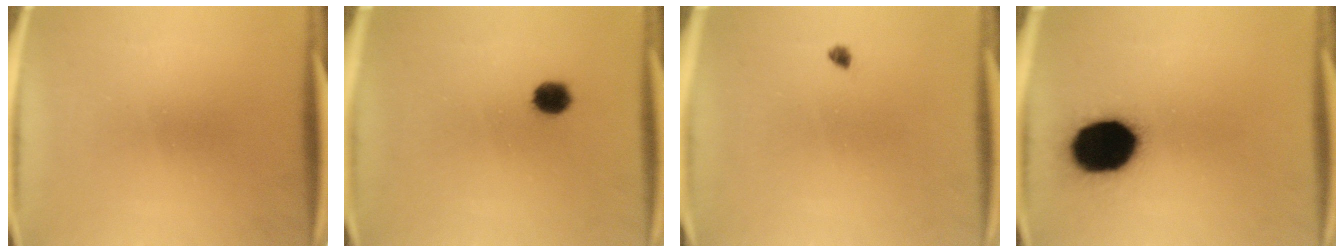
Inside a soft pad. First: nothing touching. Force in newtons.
{"total": 4.0}
{"total": 0.9}
{"total": 19.8}